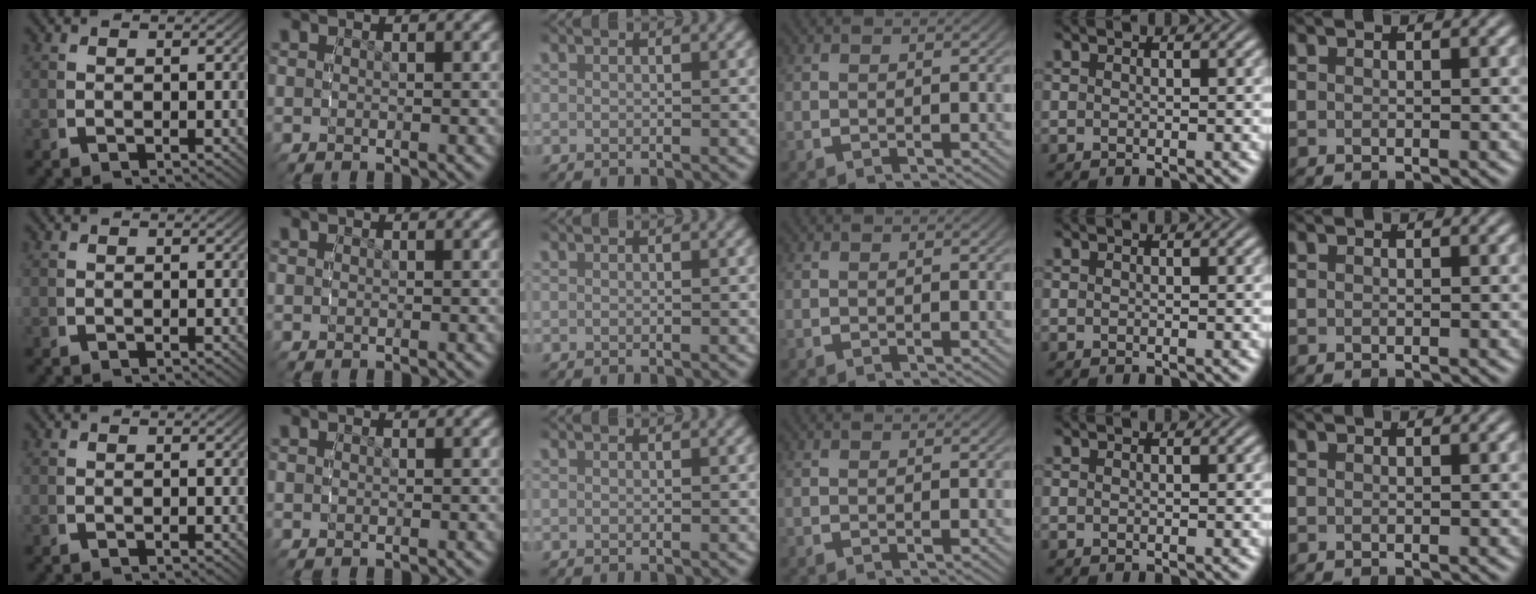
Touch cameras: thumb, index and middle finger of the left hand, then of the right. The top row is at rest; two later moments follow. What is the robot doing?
{"motion": "reach", "object": "backpack"}